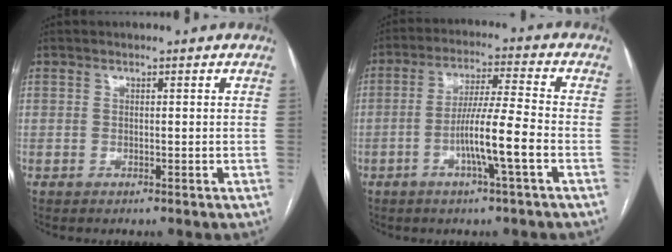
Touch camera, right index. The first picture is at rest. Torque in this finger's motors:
{"motor_torque": [1.75, -0.38, 0.86, 0.19]}